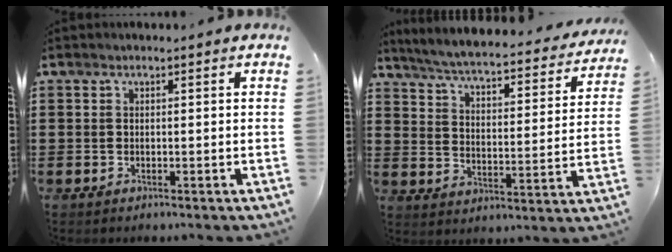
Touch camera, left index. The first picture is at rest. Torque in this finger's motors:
{"motor_torque": [1.07, -1.07, 0.34, 0.10]}